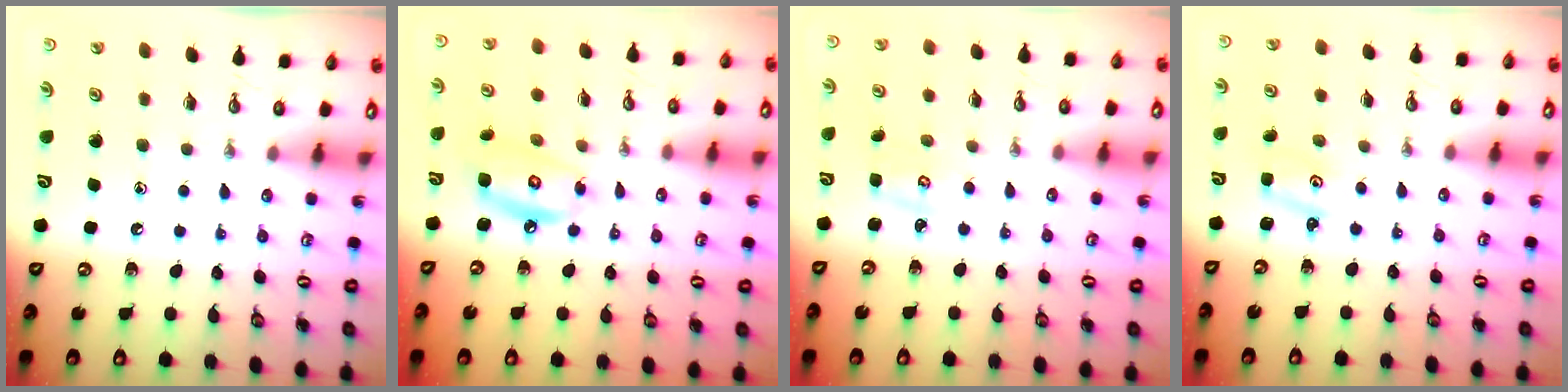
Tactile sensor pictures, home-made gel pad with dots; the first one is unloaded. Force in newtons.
{"total": 9.2, "press": 9.1, "slide": 0.8}
{"total": 2.7, "press": 2.7, "slide": 0.3}
{"total": 1.4, "press": 1.4, "slide": 0.2}